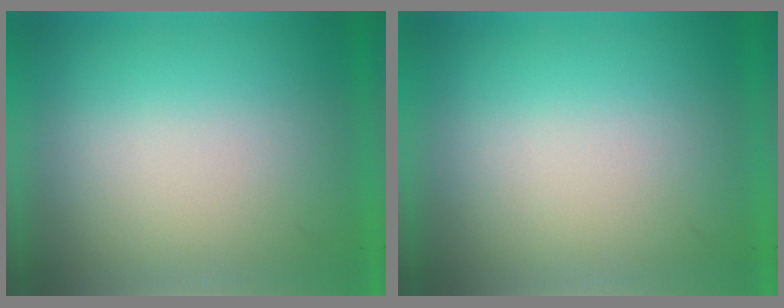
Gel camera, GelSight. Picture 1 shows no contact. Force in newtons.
{"total": 0.0}